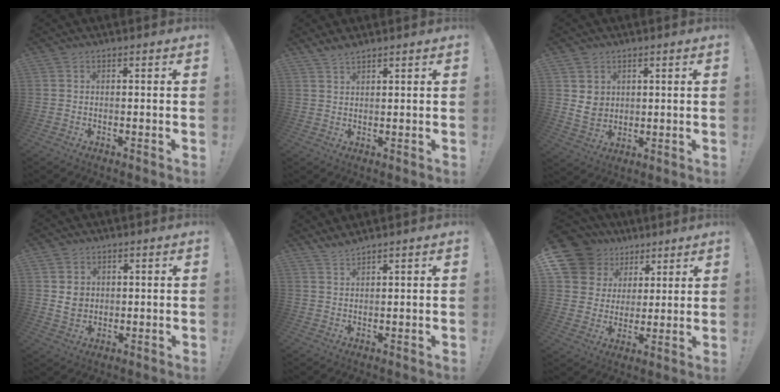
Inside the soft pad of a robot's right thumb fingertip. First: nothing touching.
{"total": 3.0, "force": [2.6, 0.7, 1.3], "torque": [-0.026, -0.010, 0.048]}
{"total": 5.8, "force": [2.3, 5.1, 1.6], "torque": [-0.018, -0.010, 0.047]}
{"total": 4.9, "force": [1.3, 4.4, 1.6], "torque": [-0.014, -0.001, 0.026]}
{"total": 2.4, "force": [2.1, -0.2, 1.0], "torque": [-0.030, -0.009, 0.040]}
{"total": 15.1, "force": [8.2, 11.7, 5.0], "torque": [-0.088, -0.046, 0.174]}